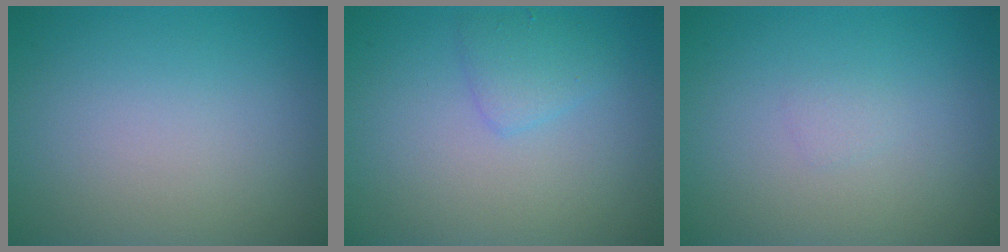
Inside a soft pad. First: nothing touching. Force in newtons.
{"total": 1.7, "press": 1.7, "slide": 0.0}
{"total": 0.6, "press": 0.6, "slide": 0.0}